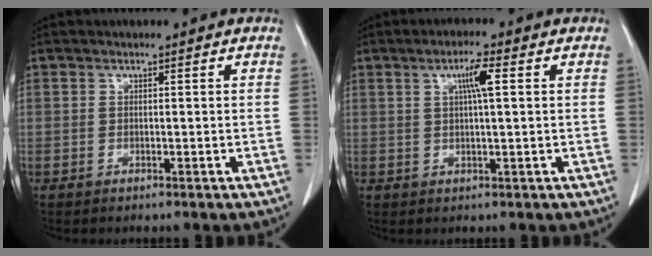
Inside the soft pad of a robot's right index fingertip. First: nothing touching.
{"total": 4.0, "force": [1.3, 0.3, 3.8], "torque": [-0.068, 0.004, 0.020]}